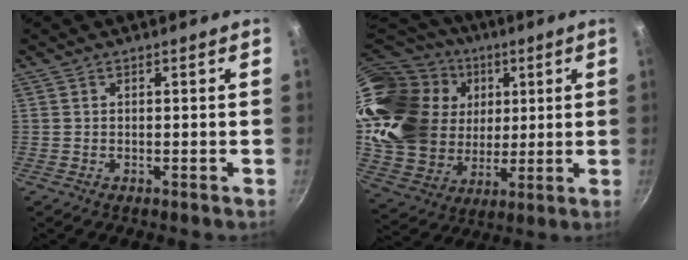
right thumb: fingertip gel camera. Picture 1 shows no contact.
{"total": 28.3, "force": [9.1, 21.7, 15.7], "torque": [-0.279, 0.006, 0.185]}